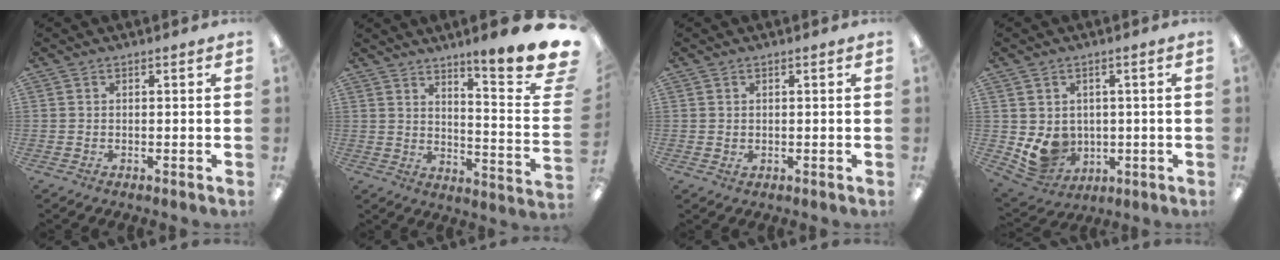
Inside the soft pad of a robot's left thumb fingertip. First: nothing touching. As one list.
[{"total": 12.8, "force": [9.9, 0.8, 8.1], "torque": [-0.117, -0.094, 0.160]}, {"total": 1.0, "force": [0.4, 0.6, 0.7], "torque": [-0.005, -0.001, 0.005]}, {"total": 7.2, "force": [0.2, 6.7, 2.5], "torque": [-0.047, -0.008, 0.012]}]